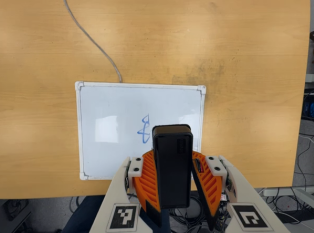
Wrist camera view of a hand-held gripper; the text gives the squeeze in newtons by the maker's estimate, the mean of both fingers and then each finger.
{"total": 7.2, "left": 8.0, "right": 6.5}